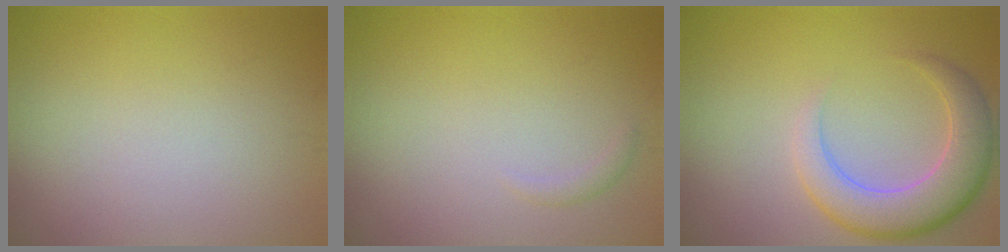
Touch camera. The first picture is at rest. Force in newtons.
{"total": 0.6, "press": 0.6, "slide": 0.0}
{"total": 5.7, "press": 5.7, "slide": 0.6}